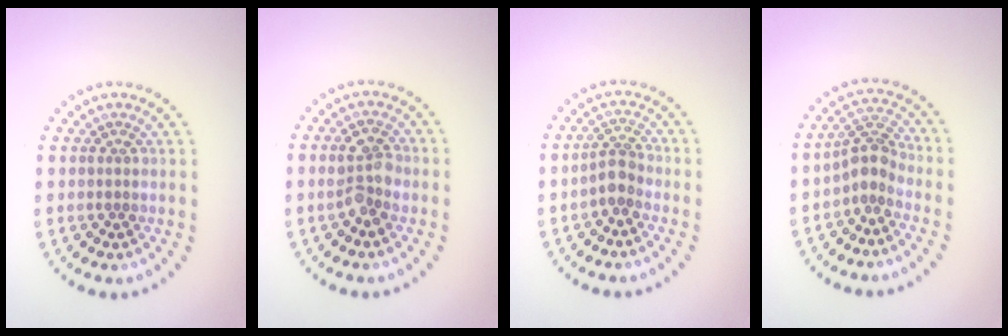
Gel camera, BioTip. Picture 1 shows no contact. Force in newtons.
{"total": 2.6, "press": 2.6, "slide": 0.3}
{"total": 2.1, "press": 1.7, "slide": 1.3}
{"total": 2.7, "press": 2.1, "slide": 1.7}